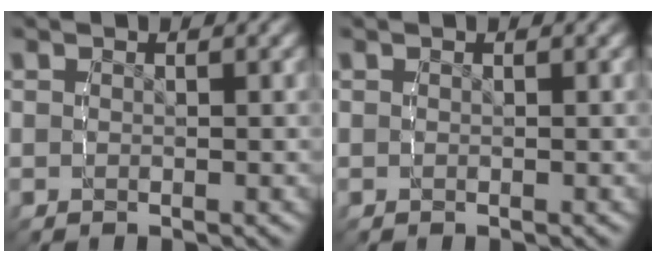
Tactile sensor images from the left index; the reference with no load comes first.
{"total": 0.0}